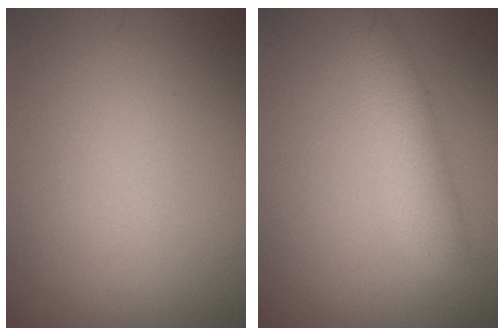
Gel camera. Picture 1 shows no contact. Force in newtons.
{"total": 3.6, "press": 3.6, "slide": 0.0}